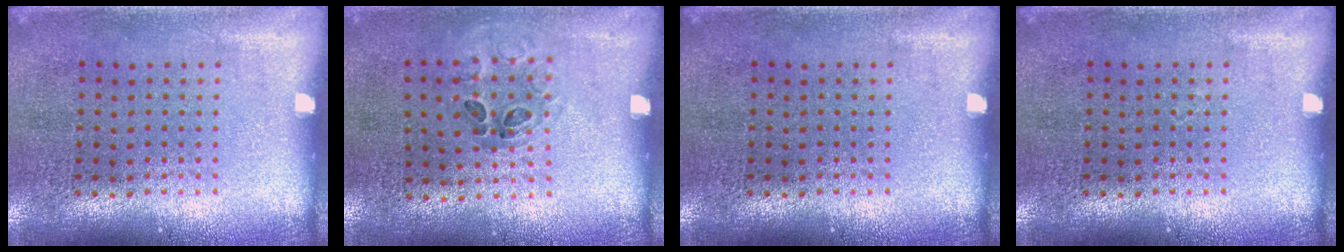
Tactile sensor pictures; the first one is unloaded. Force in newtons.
{"total": 1.0, "press": 0.7, "slide": 0.6}
{"total": 0.0}
{"total": 0.0}